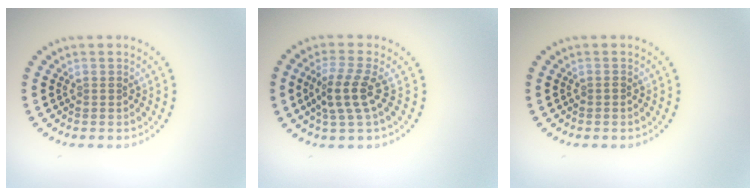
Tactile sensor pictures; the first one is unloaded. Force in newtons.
{"total": 3.2, "press": 2.7, "slide": 1.6}
{"total": 0.5, "press": 0.4, "slide": 0.4}